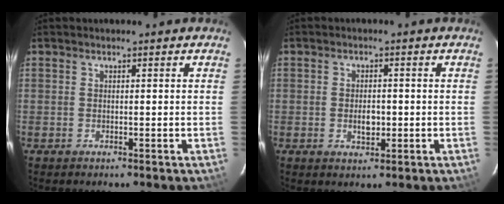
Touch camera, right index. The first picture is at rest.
{"total": 3.2, "force": [-0.6, 1.9, 2.5], "torque": [-0.045, 0.000, -0.008]}